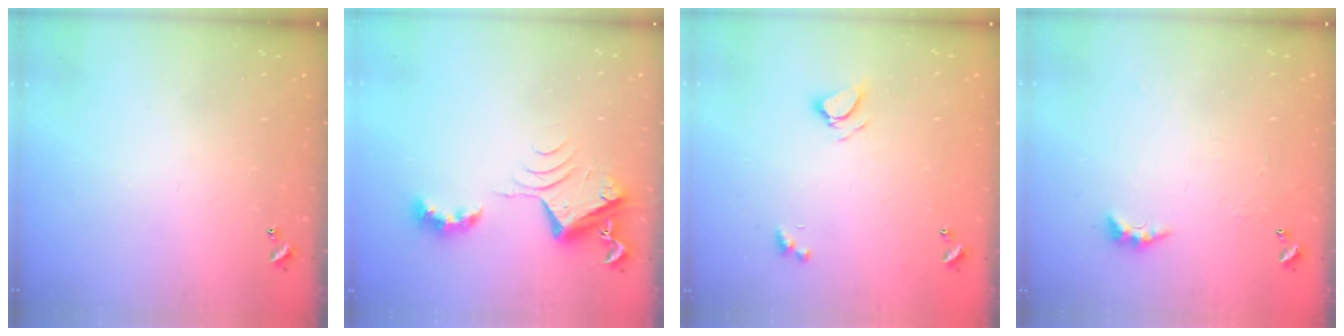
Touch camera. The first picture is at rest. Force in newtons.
{"total": 7.6, "press": 7.5, "slide": 1.0}
{"total": 4.6, "press": 4.6, "slide": 0.6}
{"total": 3.0, "press": 2.9, "slide": 0.7}